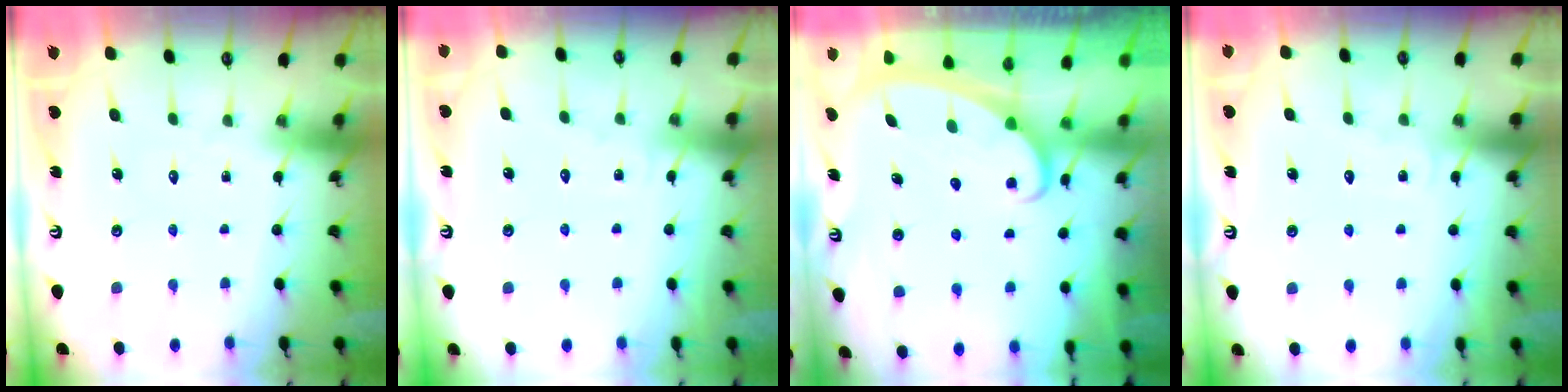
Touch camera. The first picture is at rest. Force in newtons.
{"total": 4.0, "press": 4.0, "slide": 0.4}
{"total": 2.3, "press": 2.3, "slide": 0.3}
{"total": 5.6, "press": 5.5, "slide": 0.6}